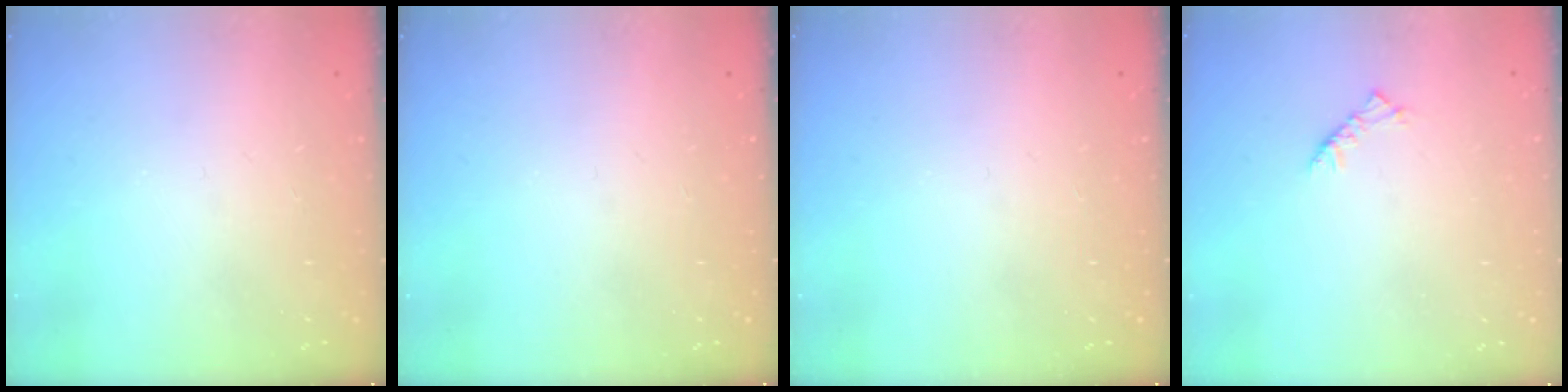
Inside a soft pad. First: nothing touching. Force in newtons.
{"total": 0.0}
{"total": 0.0}
{"total": 2.5, "press": 2.4, "slide": 0.7}